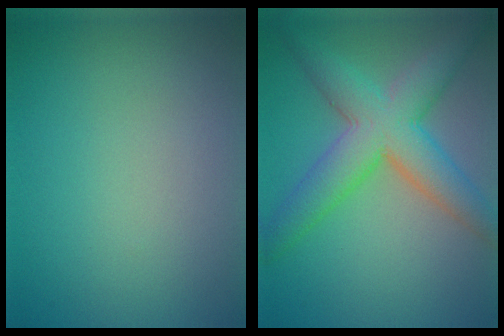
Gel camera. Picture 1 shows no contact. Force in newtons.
{"total": 7.3, "press": 7.3, "slide": 0.1}